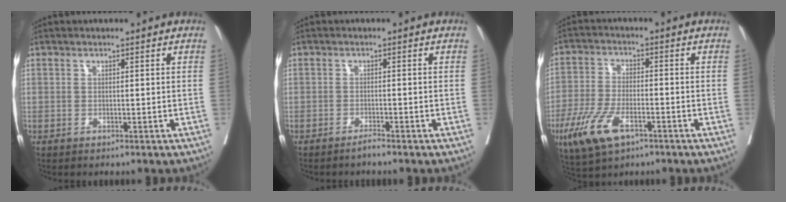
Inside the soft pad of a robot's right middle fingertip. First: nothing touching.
{"total": 1.2, "force": [-1.1, -0.2, 0.5], "torque": [-0.010, -0.002, -0.020]}
{"total": 9.4, "force": [-4.8, 3.8, 7.0], "torque": [-0.154, -0.012, -0.087]}